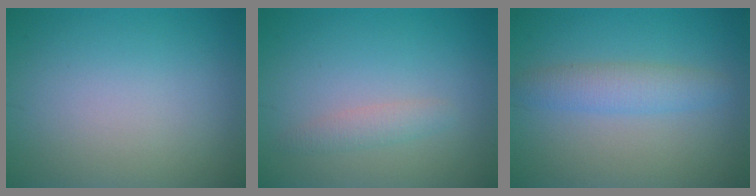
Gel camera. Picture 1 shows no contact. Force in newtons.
{"total": 1.4, "press": 1.4, "slide": 0.1}
{"total": 2.7, "press": 2.7, "slide": 0.1}